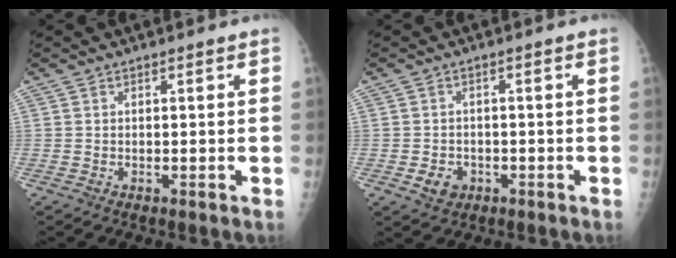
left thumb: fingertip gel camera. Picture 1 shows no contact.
{"total": 3.5, "force": [-1.2, 2.9, 1.5], "torque": [-0.015, 0.004, -0.013]}